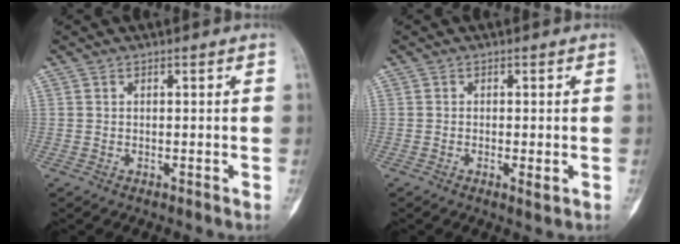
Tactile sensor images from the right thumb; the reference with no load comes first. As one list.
[{"total": 1.6, "force": [-0.4, 0.4, 1.5], "torque": [-0.027, -0.005, -0.009]}]